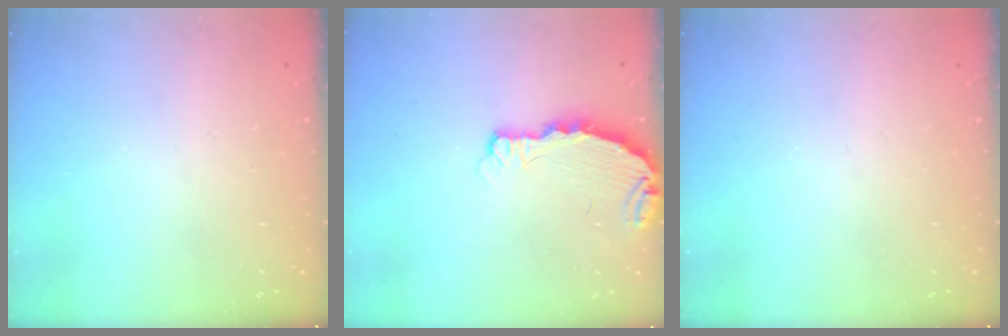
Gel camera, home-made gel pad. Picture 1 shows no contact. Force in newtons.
{"total": 4.2, "press": 4.2, "slide": 0.4}
{"total": 0.0}